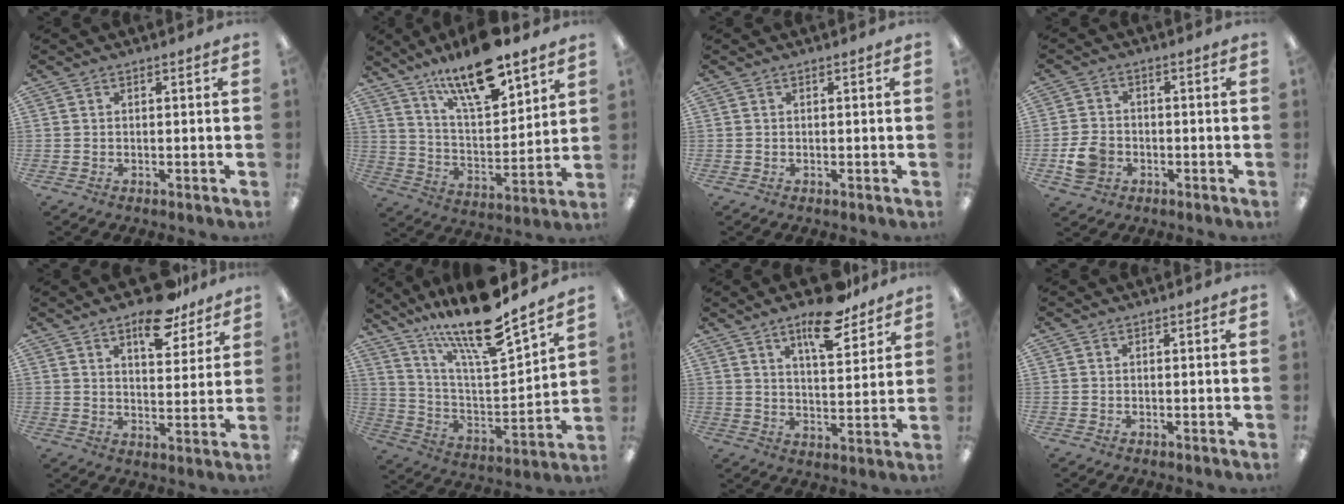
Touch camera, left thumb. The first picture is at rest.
{"total": 17.0, "force": [13.1, 4.8, 9.7], "torque": [-0.173, -0.073, 0.223]}
{"total": 0.0}
{"total": 6.3, "force": [-2.2, 4.9, 3.2], "torque": [-0.061, 0.006, -0.040]}
{"total": 10.8, "force": [7.8, 4.4, 6.0], "torque": [-0.075, -0.044, 0.132]}
{"total": 19.3, "force": [16.1, 3.2, 10.2], "torque": [-0.190, -0.111, 0.271]}
{"total": 12.0, "force": [8.5, 3.9, 7.4], "torque": [-0.101, -0.050, 0.142]}
{"total": 0.0}